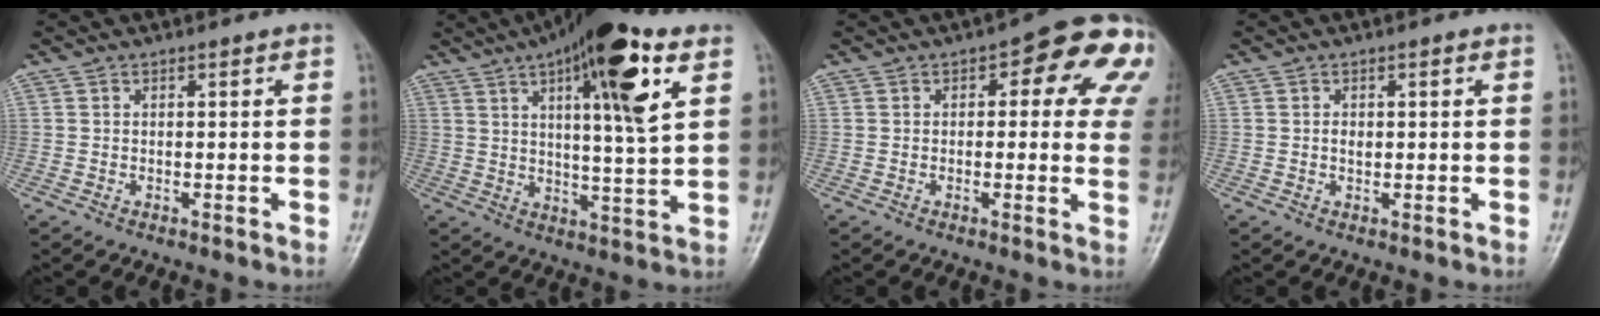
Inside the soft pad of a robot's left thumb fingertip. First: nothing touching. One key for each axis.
{"total": 16.9, "fx": 7.5, "fy": 3.9, "fz": 14.6, "tx": -0.209, "ty": -0.019, "tz": 0.113}
{"total": 13.4, "fx": 4.1, "fy": 6.1, "fz": 11.2, "tx": -0.073, "ty": 0.009, "tz": 0.034}
{"total": 1.2, "fx": 0.1, "fy": 0.9, "fz": 0.9, "tx": -0.007, "ty": 0.003, "tz": 0.000}